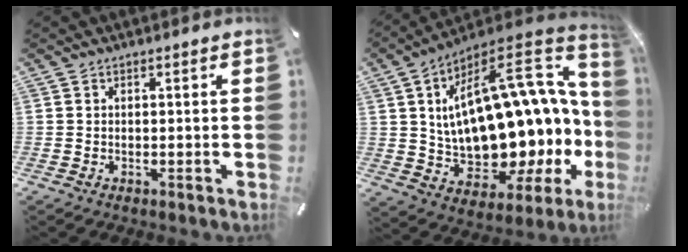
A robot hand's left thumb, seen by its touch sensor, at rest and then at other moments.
{"total": 23.9, "force": [3.1, 12.0, 20.5], "torque": [-0.306, -0.049, 0.063]}